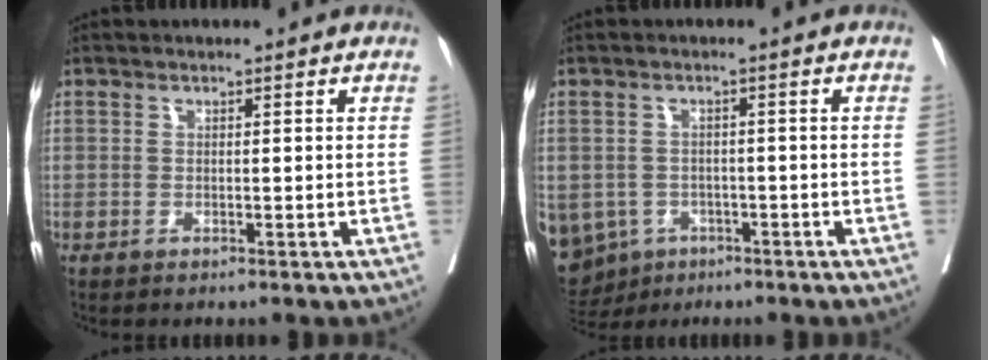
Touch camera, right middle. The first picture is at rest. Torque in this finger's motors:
{"motor_torque": [0.71, 0.00, 1.05, 0.21]}